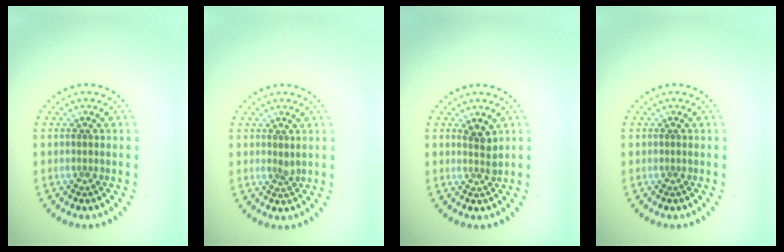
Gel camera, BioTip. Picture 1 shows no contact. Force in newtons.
{"total": 0.6, "press": 0.6, "slide": 0.3}
{"total": 1.6, "press": 1.2, "slide": 1.0}
{"total": 0.0}